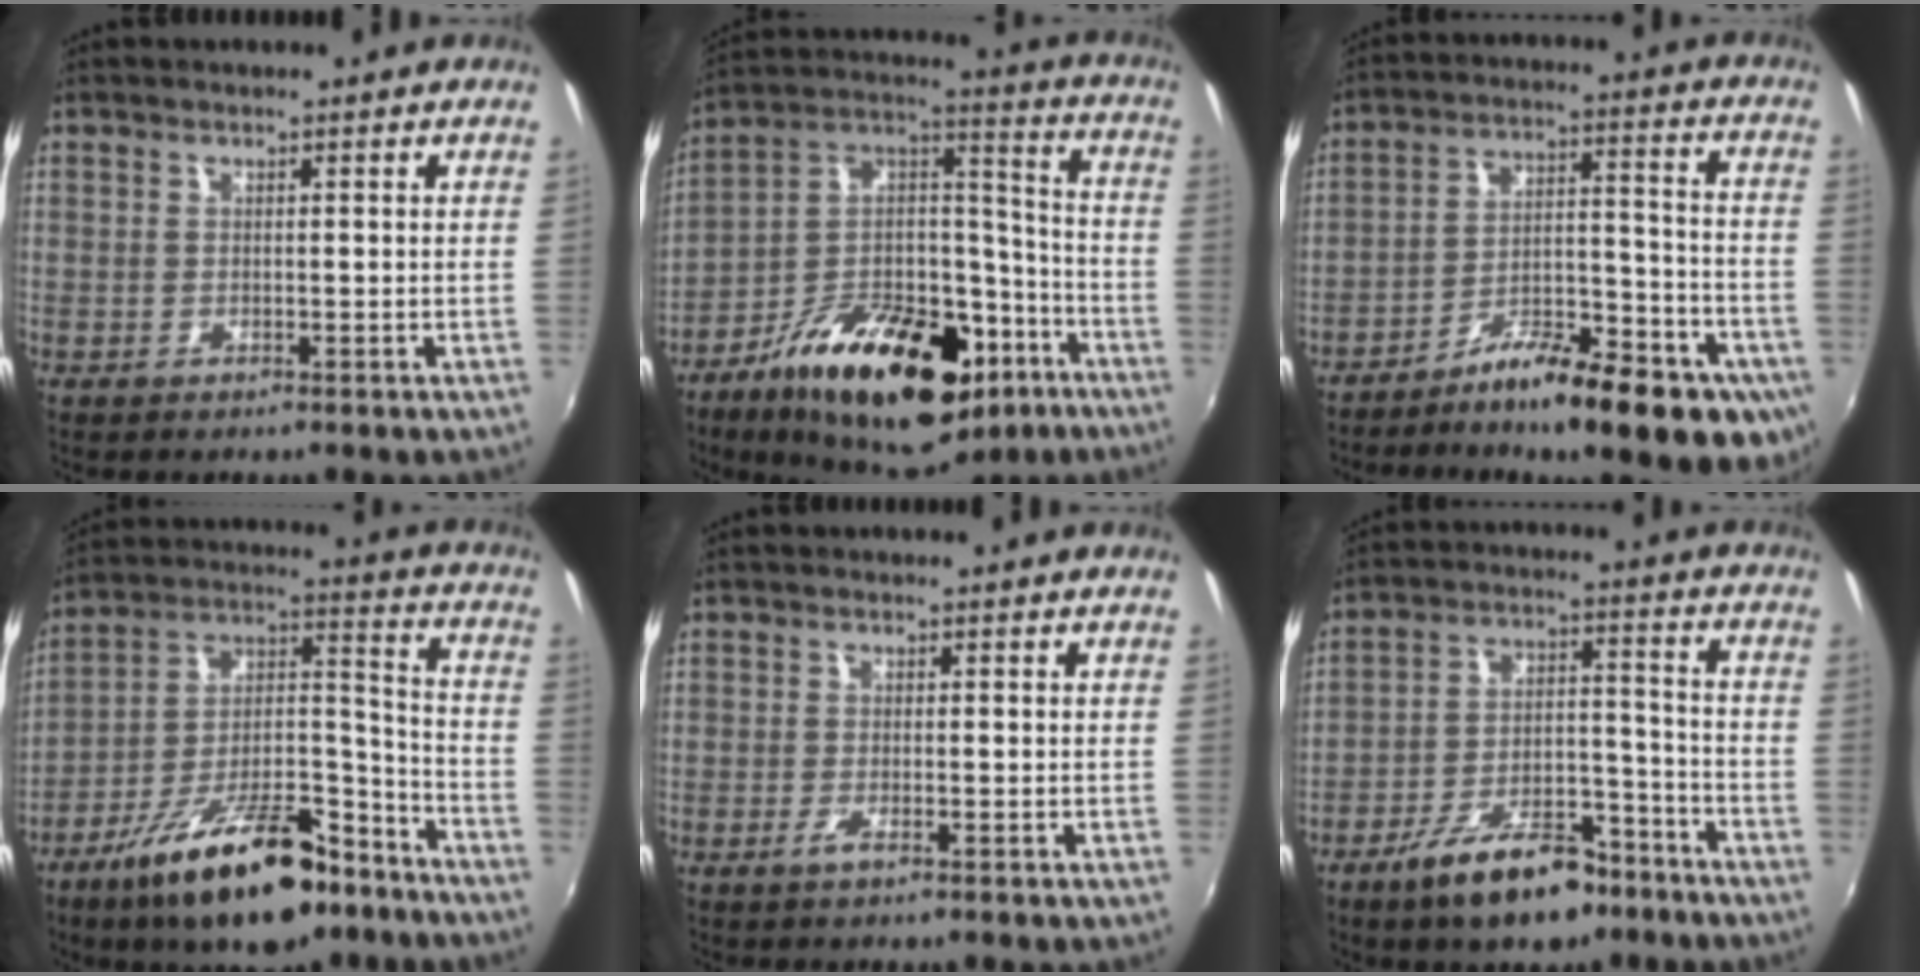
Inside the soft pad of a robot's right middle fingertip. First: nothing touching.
{"total": 26.2, "force": [-14.5, 12.7, 17.9], "torque": [-0.295, 0.021, -0.218]}
{"total": 18.2, "force": [-11.4, 5.2, 13.2], "torque": [-0.190, -0.010, -0.159]}
{"total": 20.9, "force": [-13.6, 7.7, 13.9], "torque": [-0.237, 0.003, -0.214]}
{"total": 1.6, "force": [-0.9, 0.0, 1.3], "torque": [-0.026, -0.002, -0.017]}
{"total": 13.1, "force": [-9.3, 5.2, 7.7], "torque": [-0.142, 0.013, -0.143]}